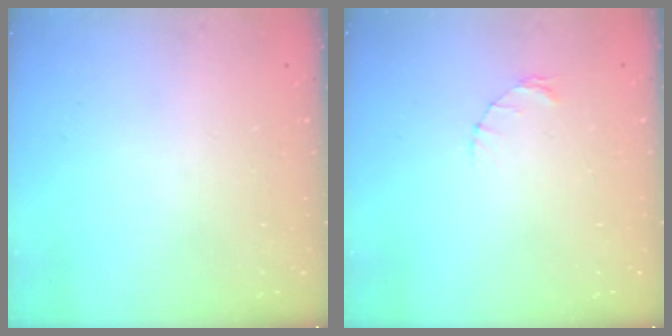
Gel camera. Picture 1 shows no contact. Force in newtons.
{"total": 2.0, "press": 2.0, "slide": 0.4}